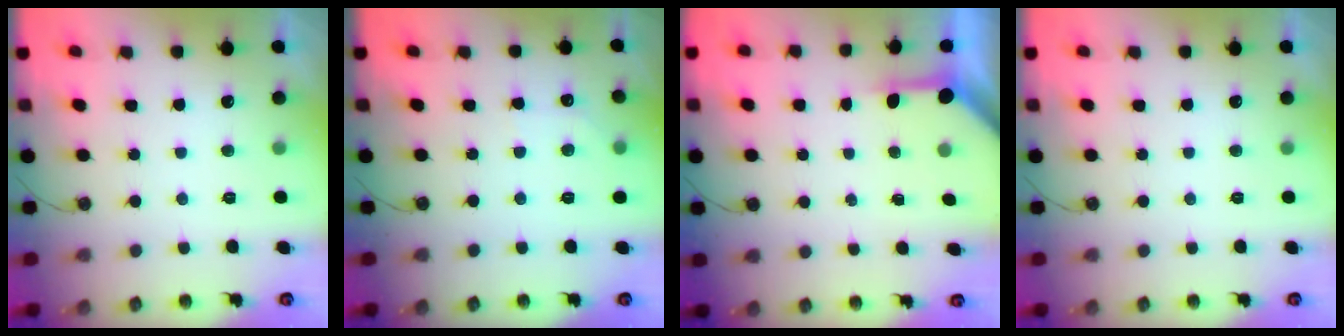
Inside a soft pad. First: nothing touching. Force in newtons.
{"total": 5.2, "press": 5.2, "slide": 0.7}
{"total": 3.5, "press": 3.5, "slide": 0.4}
{"total": 0.0}